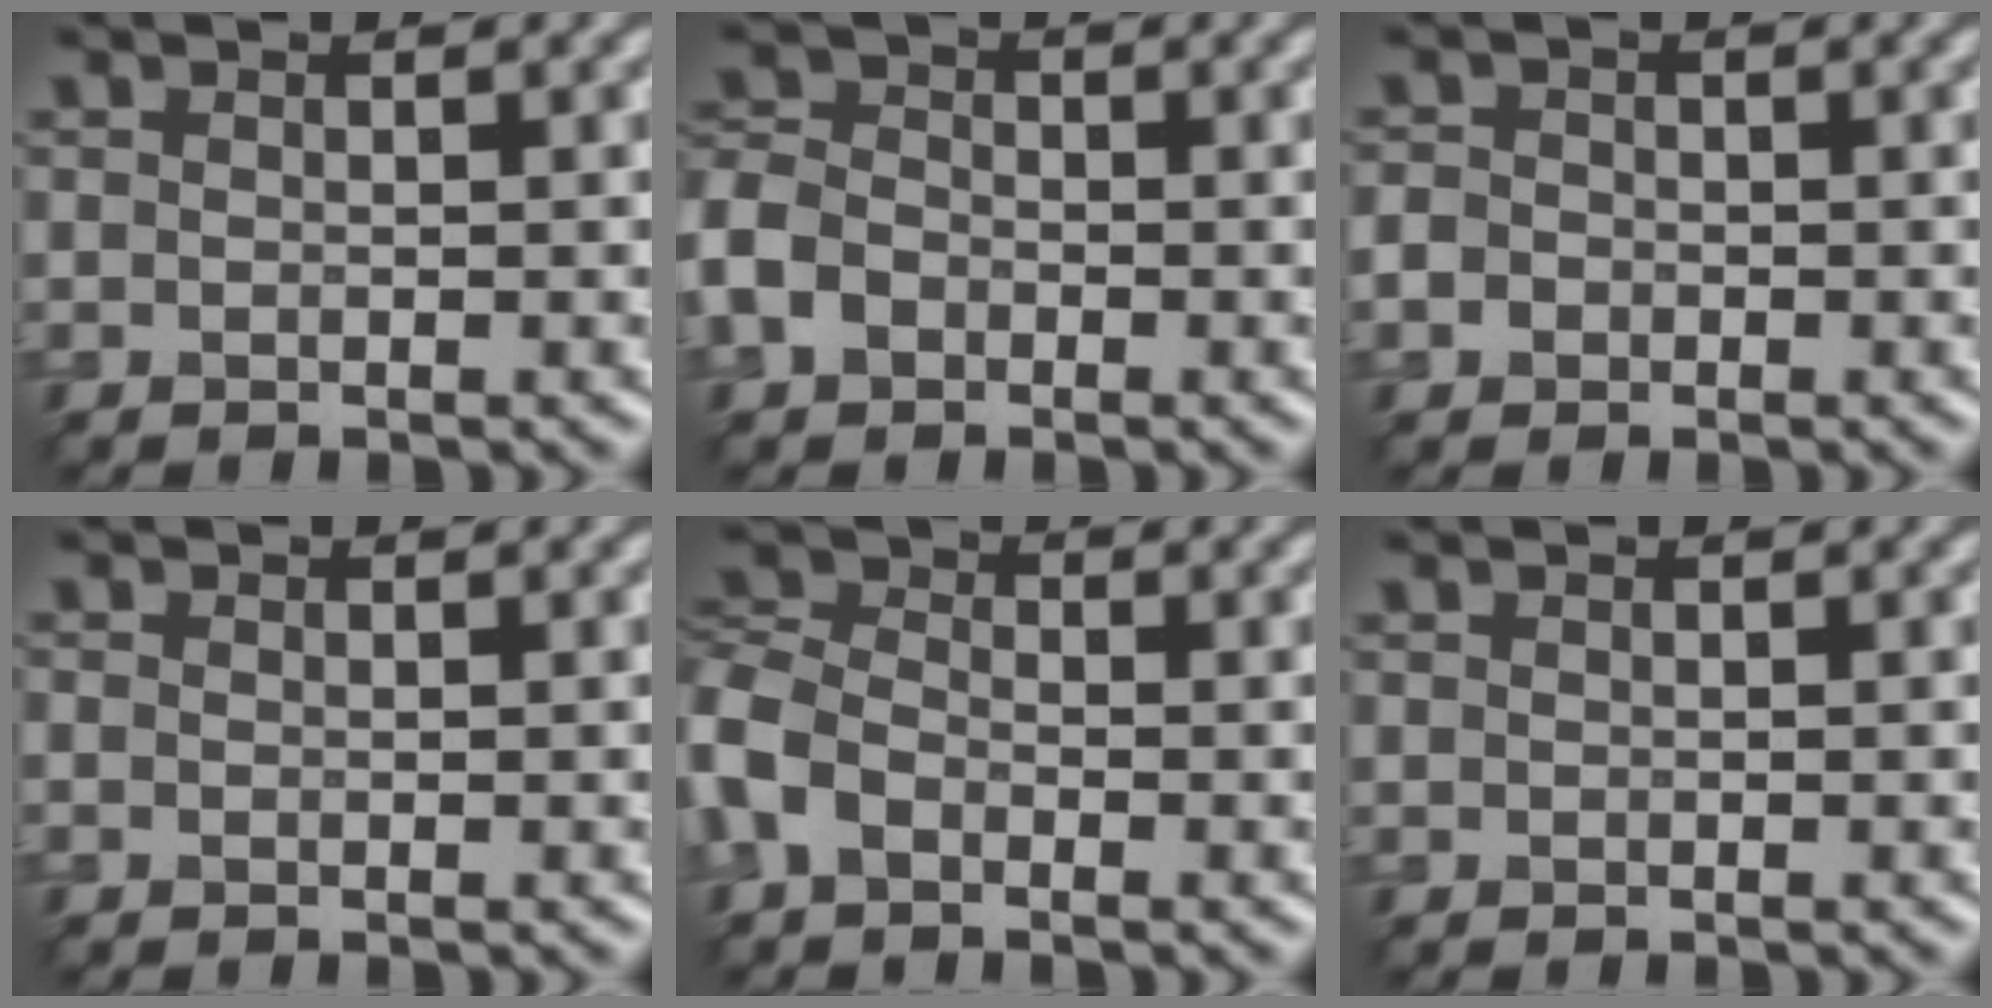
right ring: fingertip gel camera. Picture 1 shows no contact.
{"total": 4.5, "force": [-1.9, 3.3, 2.4], "torque": [-0.057, 0.001, -0.052]}
{"total": 2.0, "force": [-0.6, 1.7, 0.8], "torque": [-0.008, 0.004, -0.017]}
{"total": 0.0}
{"total": 4.7, "force": [-1.8, 3.2, 3.1], "torque": [-0.070, 0.008, -0.056]}
{"total": 0.0}